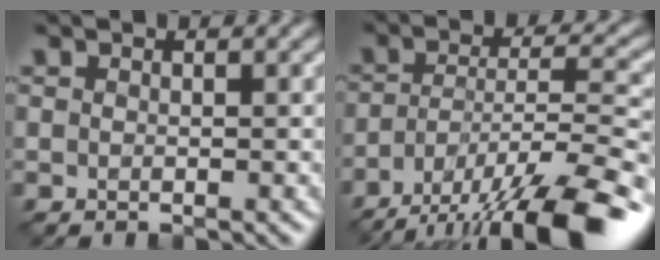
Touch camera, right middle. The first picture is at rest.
{"total": 12.4, "force": [-8.6, 3.5, 8.1], "torque": [-0.149, -0.008, -0.144]}